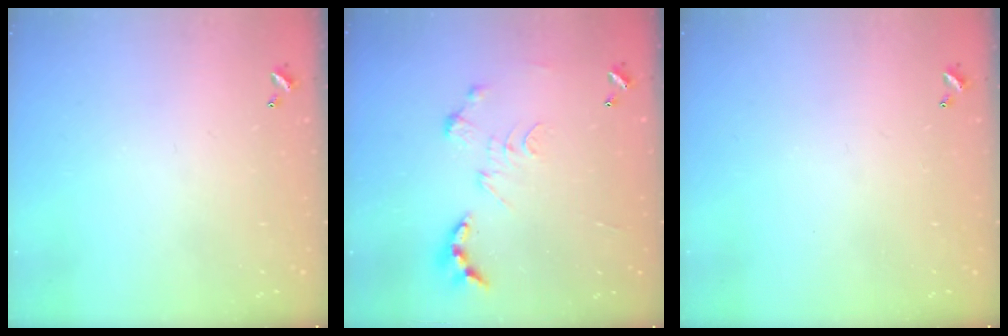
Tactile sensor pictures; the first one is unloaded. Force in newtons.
{"total": 0.0}
{"total": 0.0}